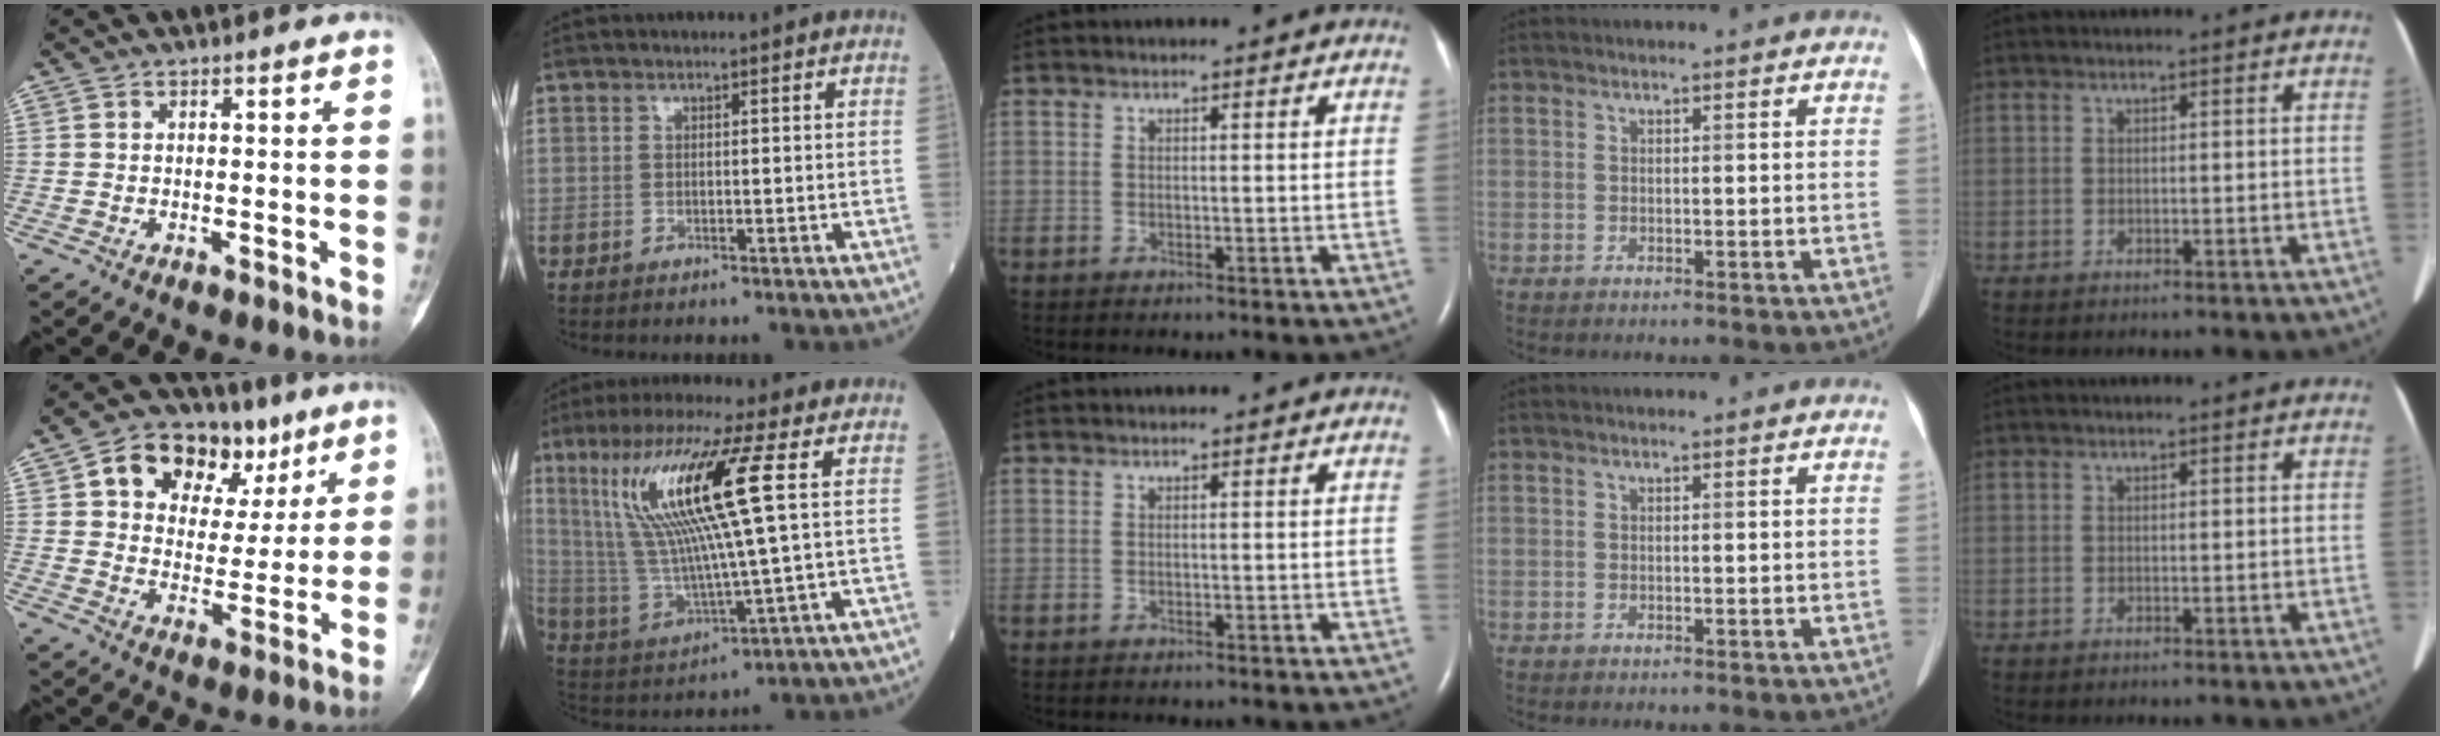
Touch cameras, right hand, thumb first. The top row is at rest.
{"thumb": {"total": 16.6, "force": [7.8, 11.5, 9.1], "torque": [-0.091, -0.002, 0.124]}, "index": {"total": 16.9, "force": [5.4, 0.5, 16.0], "torque": [-0.334, 0.007, 0.101]}}